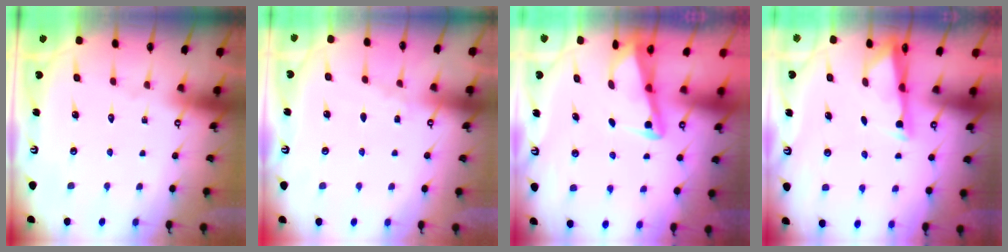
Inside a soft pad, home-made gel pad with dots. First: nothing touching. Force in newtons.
{"total": 2.8, "press": 2.8, "slide": 0.4}
{"total": 3.0, "press": 3.0, "slide": 0.3}
{"total": 3.0, "press": 2.9, "slide": 0.5}